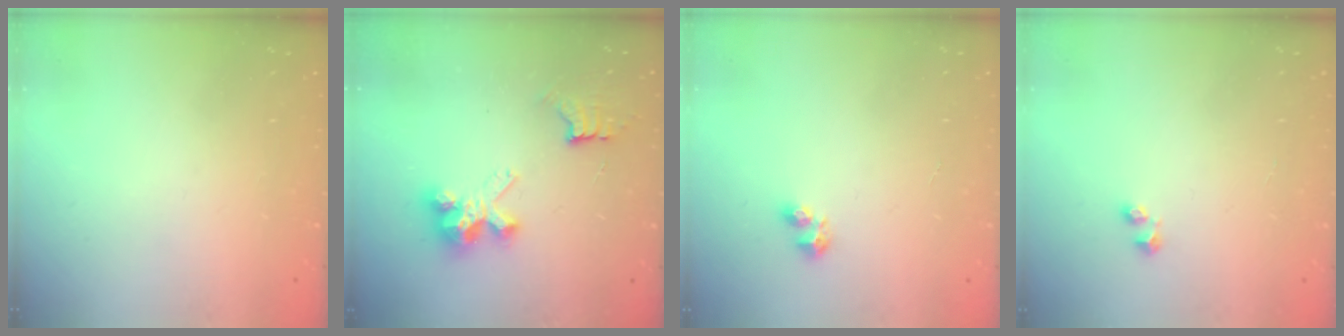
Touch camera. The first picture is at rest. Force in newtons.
{"total": 7.6, "press": 7.6, "slide": 0.5}
{"total": 3.3, "press": 3.3, "slide": 0.7}
{"total": 1.6, "press": 1.4, "slide": 0.6}